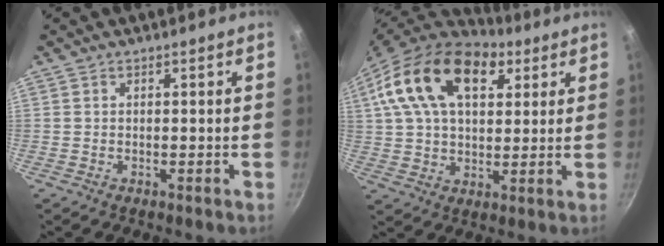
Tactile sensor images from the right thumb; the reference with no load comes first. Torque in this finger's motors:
{"motor_torque": [0.89, 2.45, 0.97, -0.63, 0.26]}